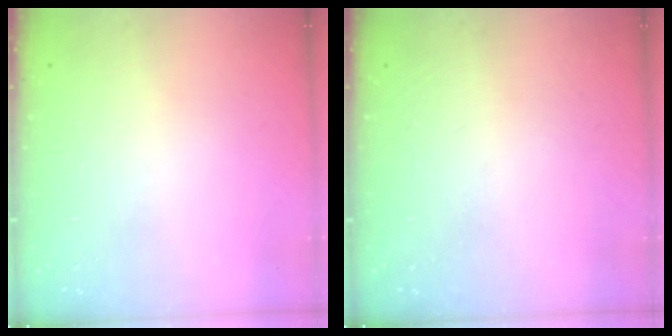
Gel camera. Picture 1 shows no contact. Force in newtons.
{"total": 0.0}